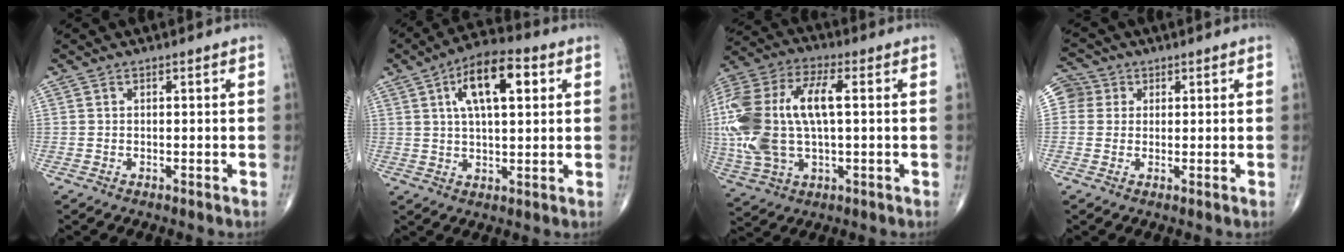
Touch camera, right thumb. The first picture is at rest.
{"total": 12.8, "force": [4.1, 5.4, 10.8], "torque": [-0.170, 0.008, 0.062]}
{"total": 23.7, "force": [1.8, 11.8, 20.5], "torque": [-0.477, 0.019, 0.033]}
{"total": 4.7, "force": [1.1, 4.5, 0.8], "torque": [0.002, 0.009, 0.017]}